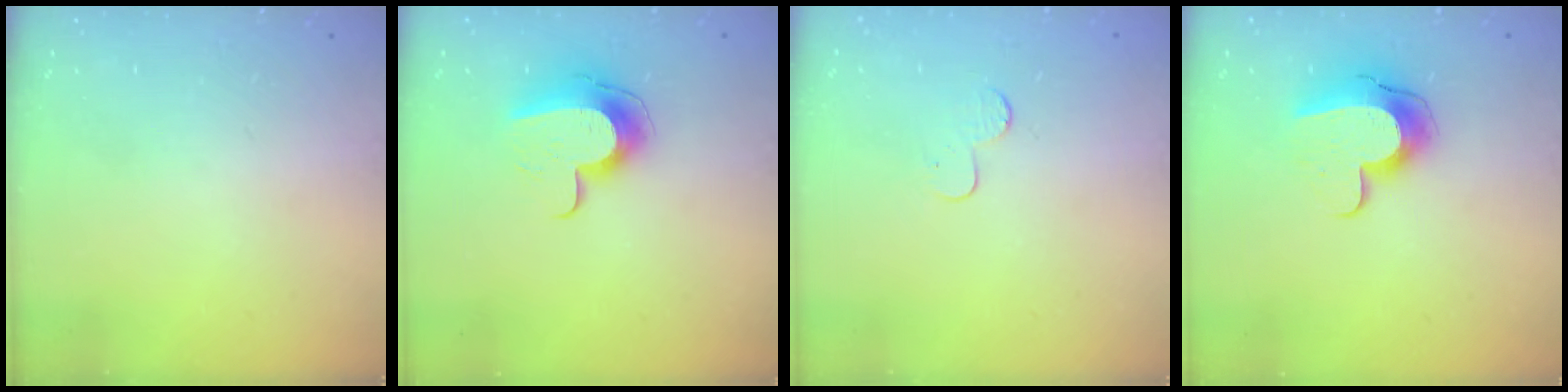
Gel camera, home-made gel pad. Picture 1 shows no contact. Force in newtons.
{"total": 10.8, "press": 10.8, "slide": 0.9}
{"total": 4.4, "press": 4.4, "slide": 0.4}
{"total": 11.2, "press": 11.2, "slide": 1.1}